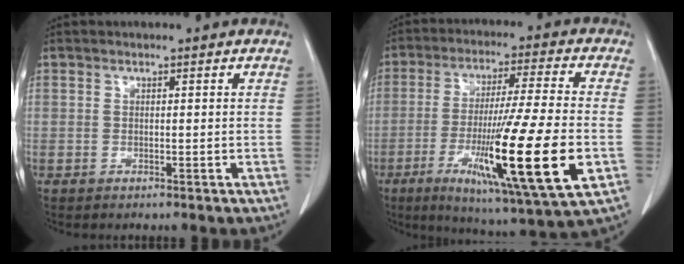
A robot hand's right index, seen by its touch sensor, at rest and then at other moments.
{"total": 21.1, "force": [-5.9, 0.2, 20.3], "torque": [-0.350, -0.044, -0.100]}